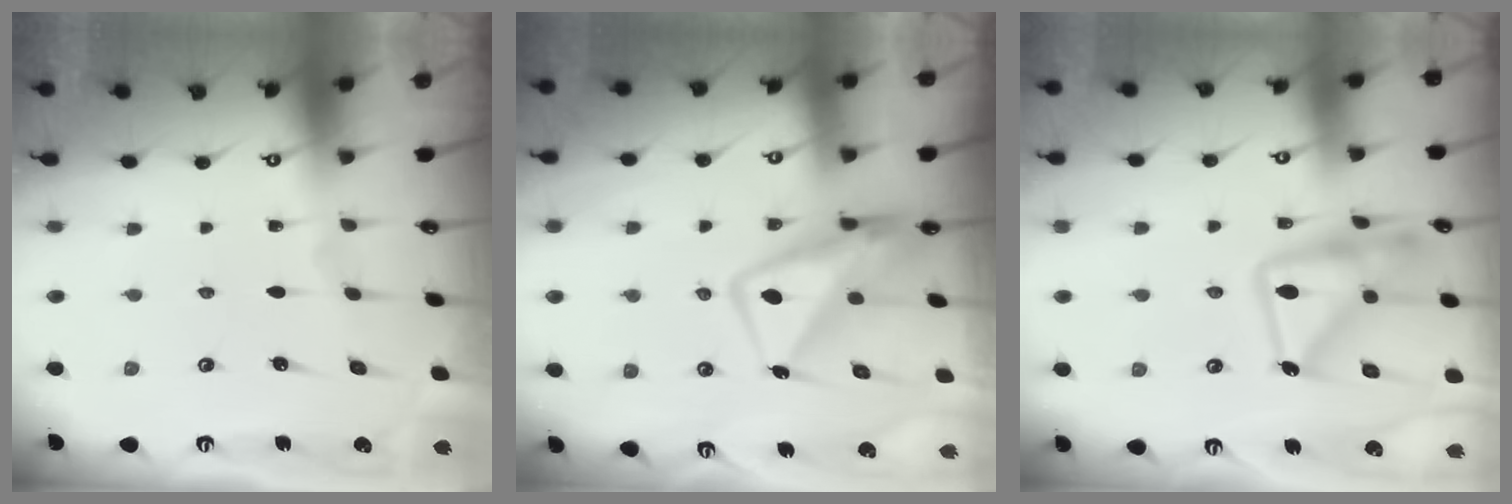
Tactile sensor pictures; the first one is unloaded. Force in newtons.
{"total": 11.0, "press": 10.9, "slide": 1.0}
{"total": 19.0, "press": 19.0, "slide": 1.4}